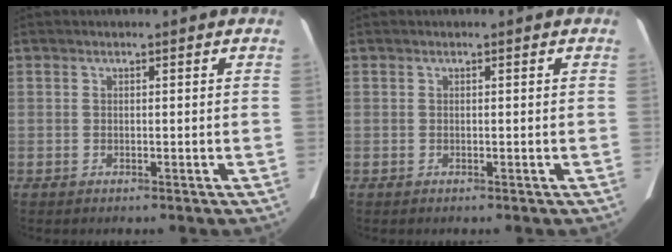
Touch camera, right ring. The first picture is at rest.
{"total": 0.0}